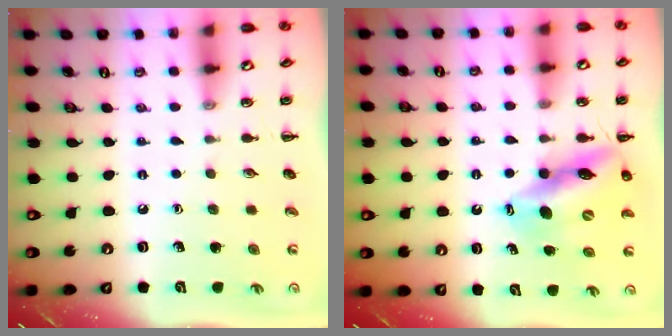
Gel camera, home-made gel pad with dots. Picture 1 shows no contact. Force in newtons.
{"total": 13.6, "press": 13.0, "slide": 3.9}